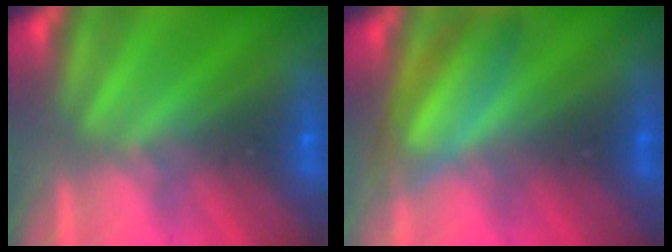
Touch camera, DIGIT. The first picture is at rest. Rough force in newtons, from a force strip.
{"total": 5.0}